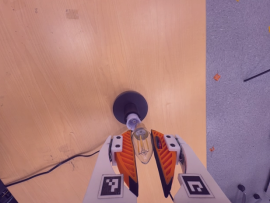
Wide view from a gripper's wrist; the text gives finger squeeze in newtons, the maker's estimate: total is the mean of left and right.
{"total": 11.4, "left": 11.8, "right": 11.1}